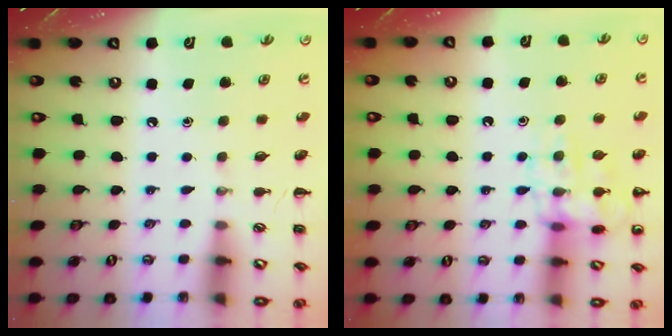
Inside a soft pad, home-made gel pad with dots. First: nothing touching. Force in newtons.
{"total": 12.4, "press": 12.4, "slide": 0.8}